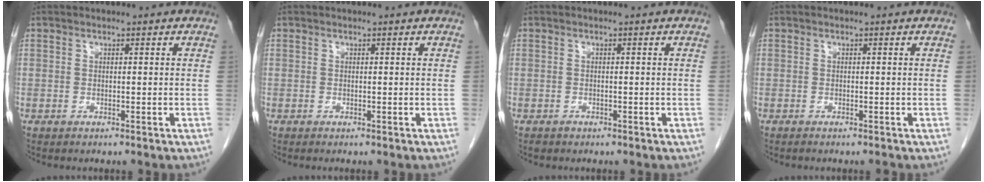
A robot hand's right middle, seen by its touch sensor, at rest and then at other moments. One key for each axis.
{"total": 0.0}
{"total": 0.6, "fx": -0.5, "fy": 0.4, "fz": 0.1, "tx": -0.006, "ty": 0.000, "tz": -0.008}
{"total": 0.8, "fx": -0.7, "fy": -0.1, "fz": 0.3, "tx": -0.004, "ty": -0.001, "tz": -0.013}